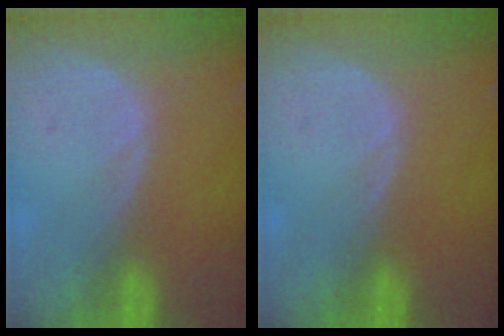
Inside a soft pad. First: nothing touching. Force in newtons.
{"total": 0.0}